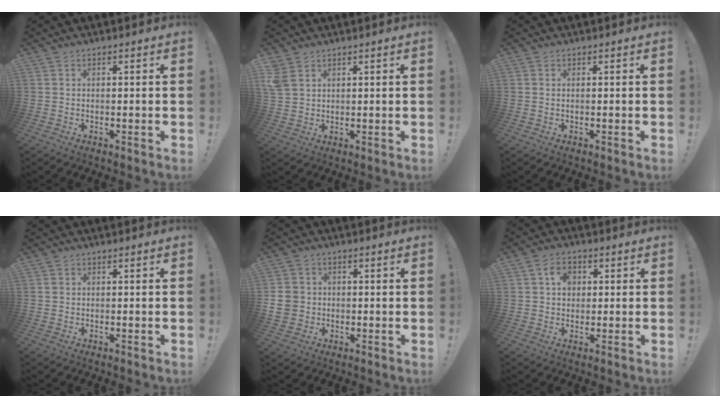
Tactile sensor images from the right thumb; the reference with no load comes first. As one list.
[{"total": 4.8, "force": [2.7, 3.3, 2.3], "torque": [-0.048, -0.001, 0.057]}, {"total": 0.0}, {"total": 0.8, "force": [0.3, 0.7, -0.1], "torque": [-0.003, 0.005, 0.008]}, {"total": 6.5, "force": [-0.1, 6.0, 2.4], "torque": [-0.044, 0.006, 0.002]}, {"total": 5.8, "force": [1.5, 4.5, 3.2], "torque": [-0.046, 0.006, 0.026]}]